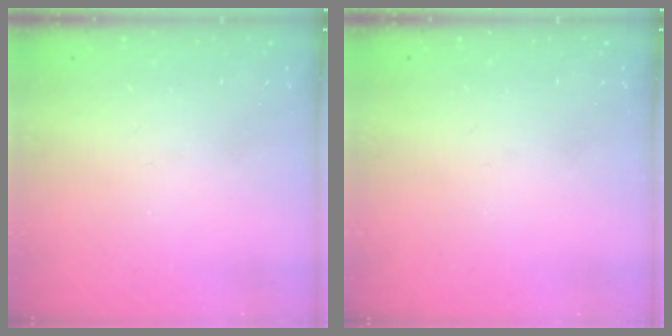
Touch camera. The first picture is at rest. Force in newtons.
{"total": 0.0}